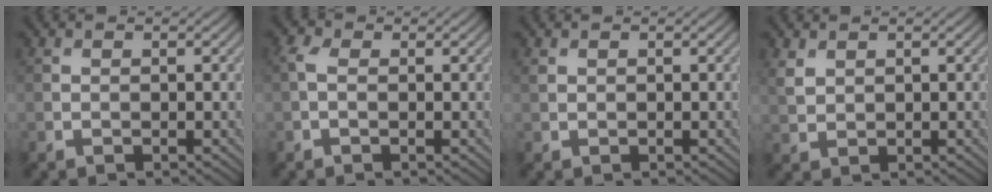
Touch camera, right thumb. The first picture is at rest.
{"total": 1.7, "force": [0.0, 1.0, 1.4], "torque": [-0.036, 0.005, -0.007]}
{"total": 0.5, "force": [0.4, 0.3, 0.2], "torque": [-0.008, -0.001, 0.010]}
{"total": 2.1, "force": [1.3, 1.3, 1.0], "torque": [-0.031, -0.001, 0.031]}